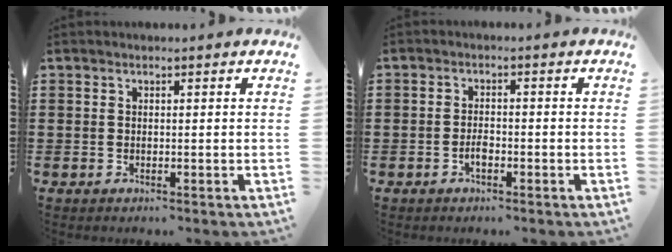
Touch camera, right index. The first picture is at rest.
{"total": 1.9, "force": [-0.9, 0.8, 1.4], "torque": [-0.031, -0.002, -0.015]}